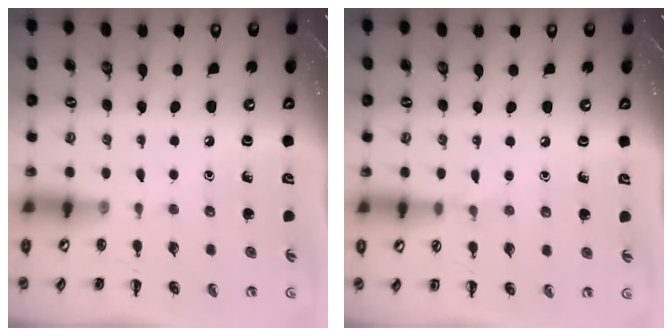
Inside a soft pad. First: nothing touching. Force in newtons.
{"total": 4.6, "press": 4.3, "slide": 1.6}